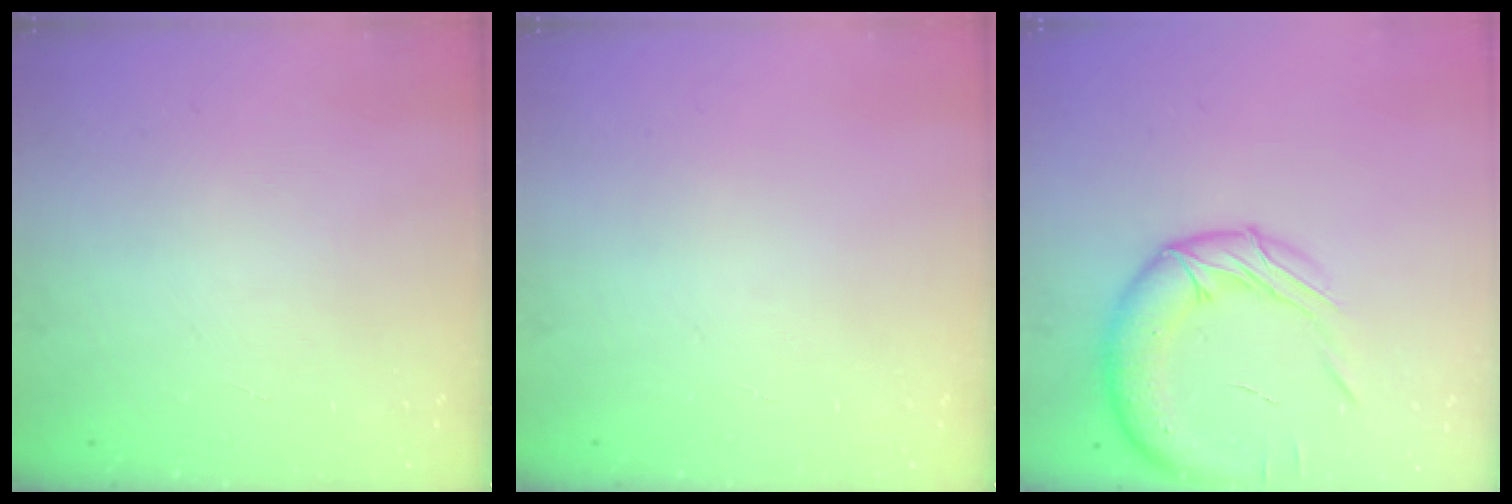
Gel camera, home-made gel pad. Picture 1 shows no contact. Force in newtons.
{"total": 0.0}
{"total": 16.2, "press": 15.9, "slide": 3.4}